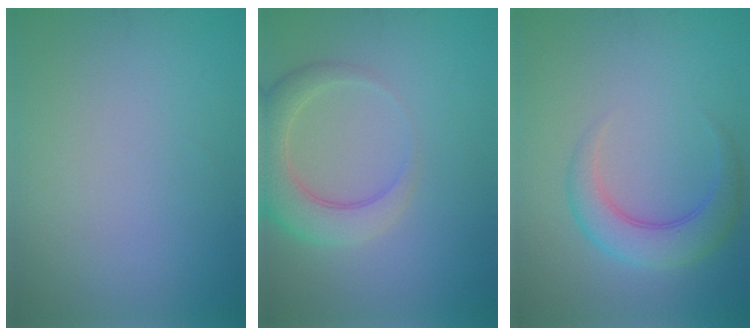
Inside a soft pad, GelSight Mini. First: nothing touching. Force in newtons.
{"total": 4.6, "press": 4.6, "slide": 0.4}
{"total": 3.9, "press": 3.9, "slide": 0.1}